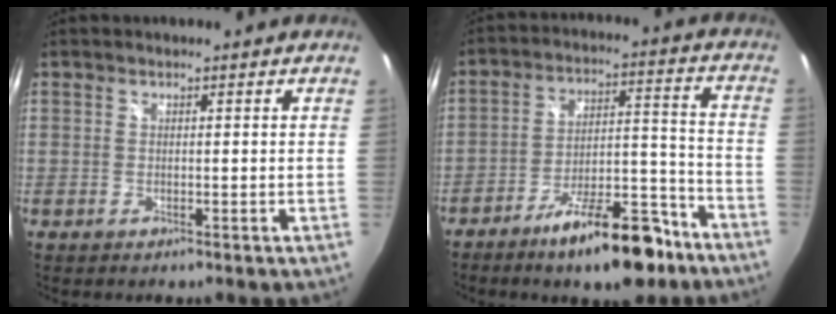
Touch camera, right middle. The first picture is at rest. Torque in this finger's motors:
{"motor_torque": [1.35, -0.79, 0.51, 0.11]}